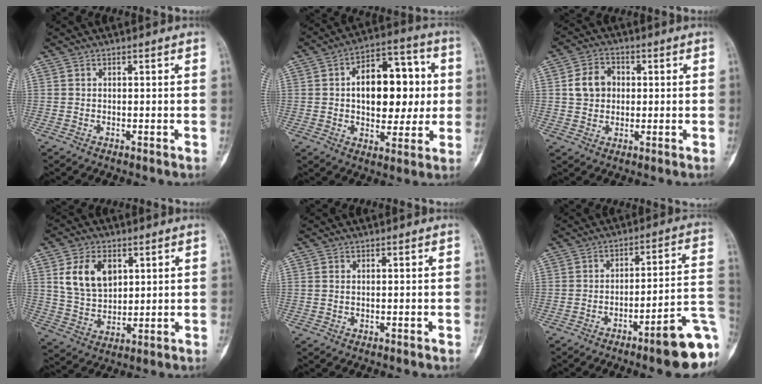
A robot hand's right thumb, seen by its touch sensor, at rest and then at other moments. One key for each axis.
{"total": 17.3, "fx": 1.7, "fy": 10.5, "fz": 13.7, "tx": -0.156, "ty": 0.022, "tz": 0.024}
{"total": 6.7, "fx": 0.8, "fy": 5.5, "fz": 3.7, "tx": -0.049, "ty": 0.010, "tz": 0.011}
{"total": 10.5, "fx": 3.7, "fy": 7.0, "fz": 6.9, "tx": -0.106, "ty": -0.014, "tz": 0.077}
{"total": 0.5, "fx": 0.2, "fy": 0.3, "fz": 0.4, "tx": -0.011, "ty": 0.004, "tz": 0.004}
{"total": 14.9, "fx": -6.5, "fy": 2.5, "fz": 13.2, "tx": -0.128, "ty": 0.046, "tz": -0.086}